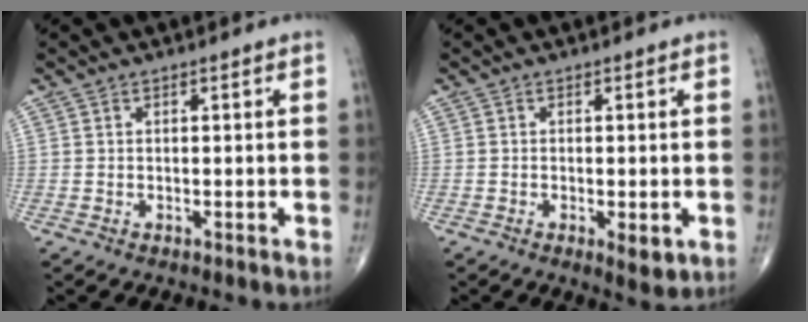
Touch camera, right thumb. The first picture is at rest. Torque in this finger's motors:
{"motor_torque": [0.46, 0.64, 0.17, 0.21, 0.13]}